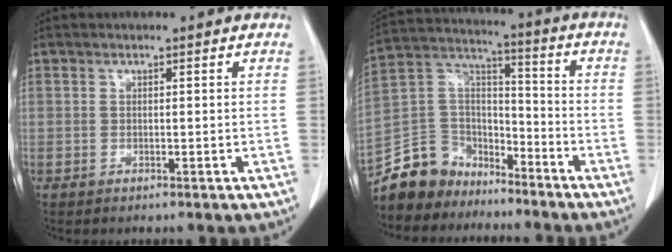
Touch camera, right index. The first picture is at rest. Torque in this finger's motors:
{"motor_torque": [-0.57, -0.21, -0.43, -0.21]}